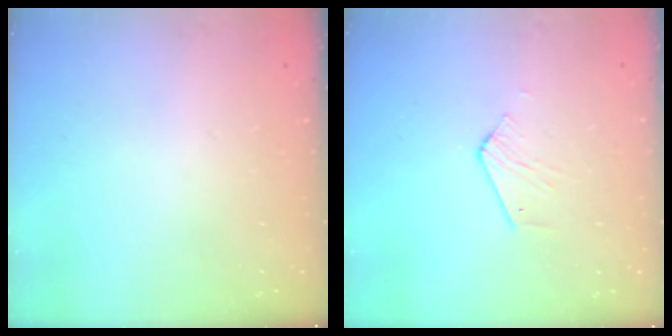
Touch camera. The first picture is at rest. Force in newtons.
{"total": 2.6, "press": 2.6, "slide": 0.1}